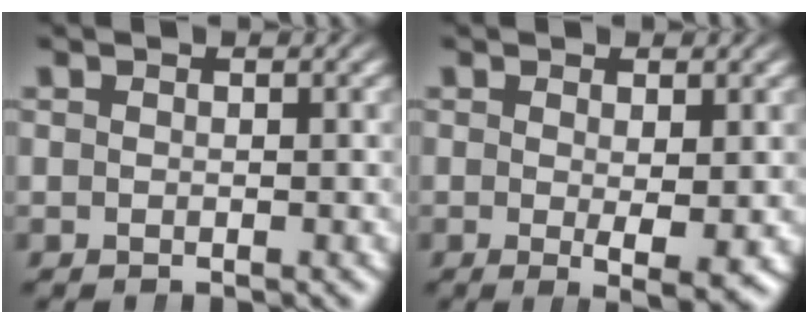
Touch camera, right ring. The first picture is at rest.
{"total": 3.0, "force": [-0.6, 0.4, 2.9], "torque": [-0.044, -0.022, -0.002]}